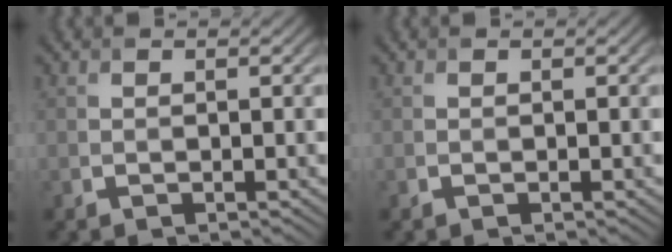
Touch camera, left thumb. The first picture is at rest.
{"total": 0.0}